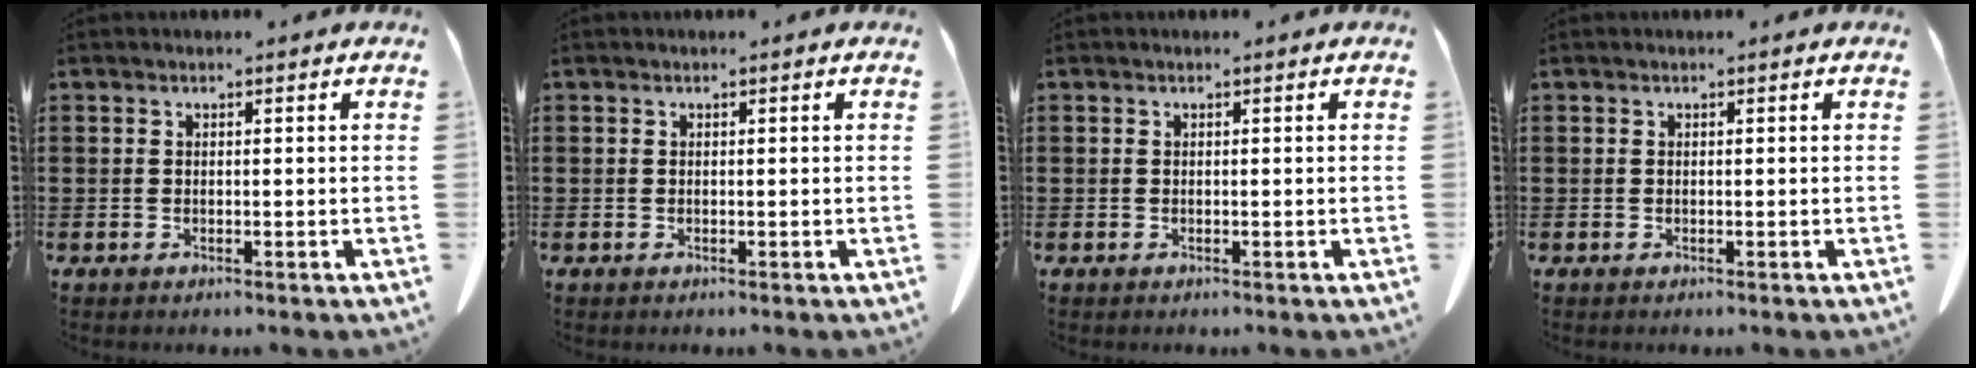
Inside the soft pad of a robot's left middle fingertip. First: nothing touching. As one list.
[{"total": 0.0}, {"total": 0.0}, {"total": 0.0}]